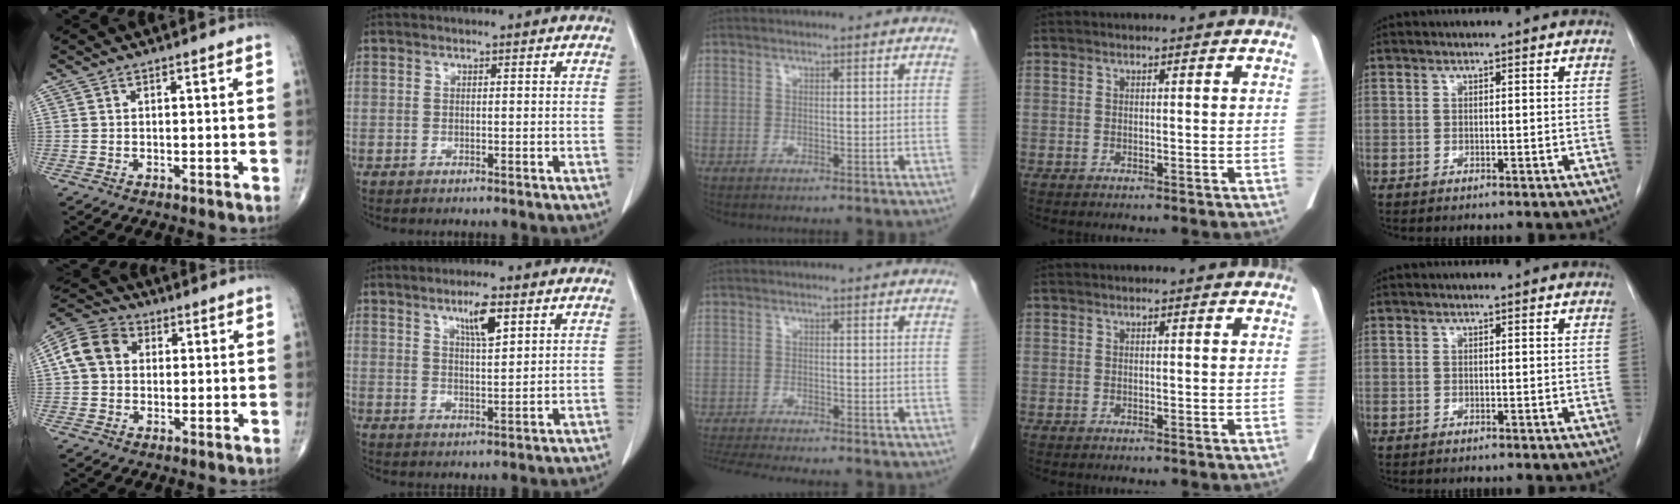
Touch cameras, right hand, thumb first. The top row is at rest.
{"thumb": {"total": 9.2, "force": [1.7, 7.2, 5.4], "torque": [-0.095, 0.023, 0.020]}, "index": {"total": 5.3, "force": [2.9, 0.8, 4.4], "torque": [-0.077, -0.002, 0.050]}, "middle": {"total": 8.3, "force": [-7.5, 0.0, 3.6], "torque": [-0.056, -0.017, -0.120]}}